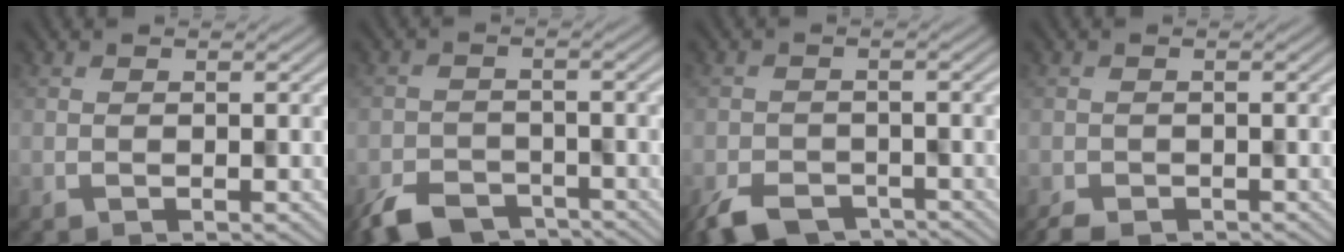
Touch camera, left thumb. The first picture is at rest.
{"total": 6.1, "force": [-4.8, 2.9, 2.3], "torque": [-0.042, -0.019, -0.079]}
{"total": 5.7, "force": [-4.2, 2.9, 2.5], "torque": [-0.048, -0.021, -0.068]}
{"total": 2.4, "force": [-2.1, 1.0, 0.7], "torque": [-0.015, -0.012, -0.031]}